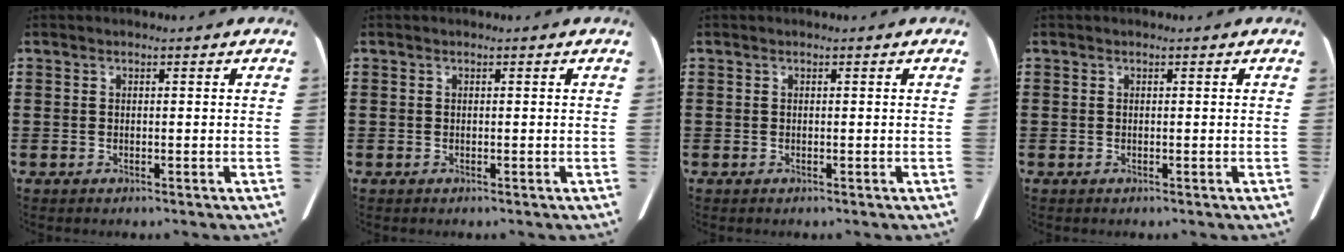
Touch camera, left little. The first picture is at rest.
{"total": 0.0}
{"total": 0.0}
{"total": 0.0}